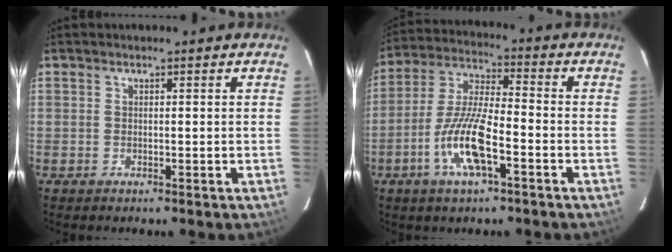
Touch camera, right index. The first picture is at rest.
{"total": 11.4, "force": [-4.6, 2.4, 10.2], "torque": [-0.211, -0.001, -0.087]}